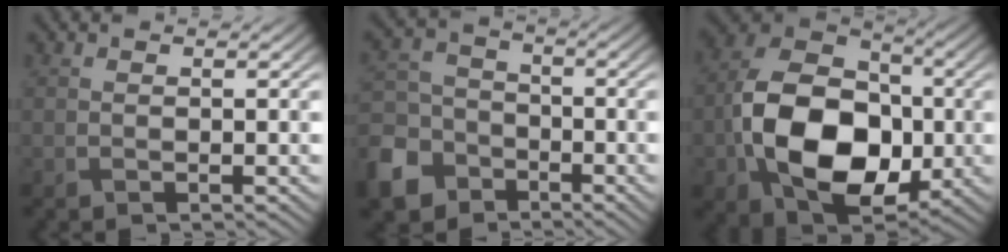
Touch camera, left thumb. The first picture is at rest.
{"total": 10.0, "force": [-5.9, 7.1, 3.7], "torque": [-0.117, -0.035, -0.124]}
{"total": 15.5, "force": [-3.1, 10.8, 10.6], "torque": [-0.205, -0.018, -0.058]}